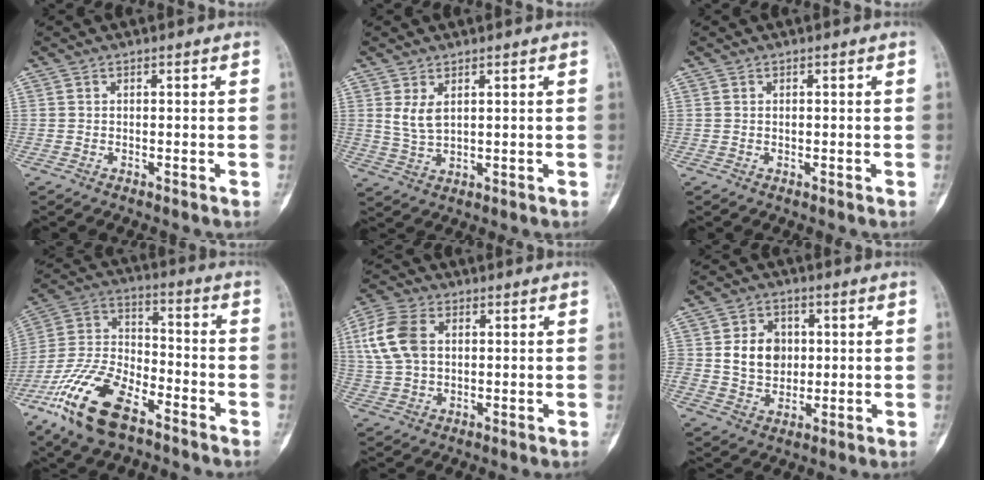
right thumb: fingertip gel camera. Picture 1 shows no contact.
{"total": 4.1, "force": [1.6, 2.0, 3.1], "torque": [-0.060, -0.011, 0.043]}
{"total": 0.0}
{"total": 18.2, "force": [-10.6, 8.2, 12.3], "torque": [-0.245, 0.049, -0.206]}
{"total": 10.7, "force": [2.4, 7.3, 7.5], "torque": [-0.159, 0.010, 0.045]}
{"total": 9.5, "force": [1.3, 7.6, 5.4], "torque": [-0.057, -0.004, 0.026]}